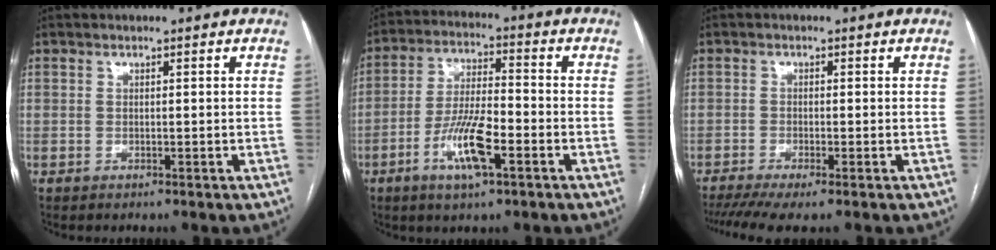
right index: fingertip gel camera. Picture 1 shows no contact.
{"total": 10.0, "force": [-4.3, 2.1, 8.8], "torque": [-0.174, -0.003, -0.076]}
{"total": 5.6, "force": [-4.0, 0.5, 3.9], "torque": [-0.063, -0.010, -0.068]}